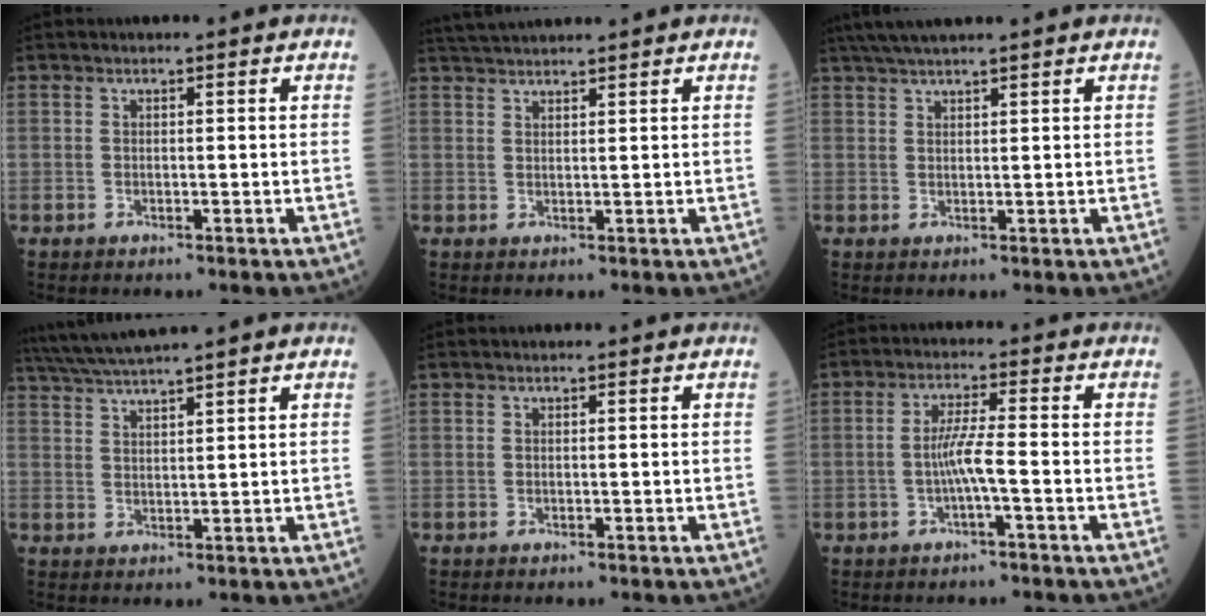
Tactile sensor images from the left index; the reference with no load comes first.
{"total": 4.9, "force": [4.7, -0.4, 1.4], "torque": [-0.028, 0.034, 0.089]}
{"total": 6.5, "force": [5.6, -0.2, 3.4], "torque": [-0.057, 0.036, 0.099]}
{"total": 7.4, "force": [6.5, -1.2, 3.5], "torque": [-0.067, 0.026, 0.118]}
{"total": 0.0}
{"total": 4.0, "force": [-1.2, -0.3, 3.9], "torque": [-0.078, 0.004, -0.023]}